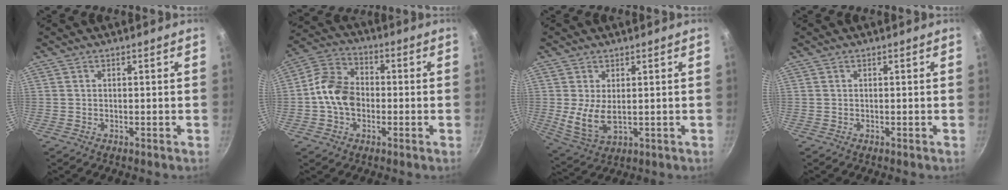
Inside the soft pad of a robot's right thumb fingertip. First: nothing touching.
{"total": 10.3, "force": [-1.5, 7.7, 6.7], "torque": [-0.104, 0.030, -0.044]}
{"total": 7.2, "force": [0.5, 4.0, 6.0], "torque": [-0.114, -0.019, 0.021]}
{"total": 0.0}